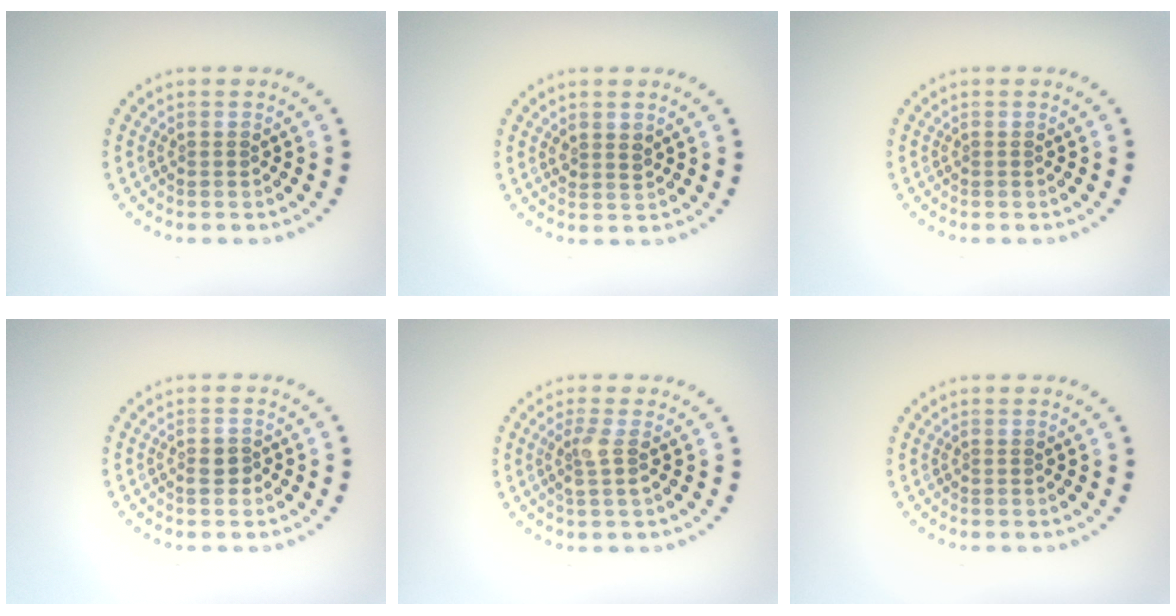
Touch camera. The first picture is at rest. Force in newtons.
{"total": 1.3, "press": 1.1, "slide": 0.7}
{"total": 0.0}
{"total": 1.4, "press": 1.4, "slide": 0.3}
{"total": 1.9, "press": 1.5, "slide": 1.2}
{"total": 0.0}